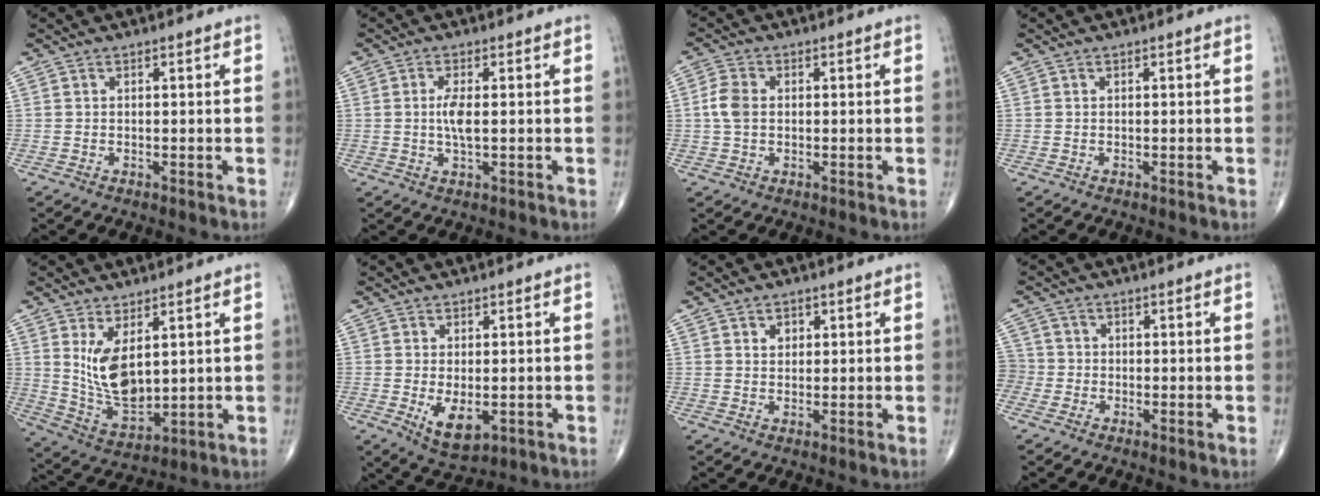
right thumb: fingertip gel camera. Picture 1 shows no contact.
{"total": 3.8, "force": [0.2, 1.2, 3.7], "torque": [-0.079, -0.005, 0.002]}
{"total": 4.3, "force": [0.2, 2.9, 3.1], "torque": [-0.072, 0.007, -0.002]}
{"total": 0.0}
{"total": 10.6, "force": [3.1, 5.2, 8.6], "torque": [-0.146, -0.030, 0.080]}
{"total": 6.1, "force": [-1.3, 3.2, 5.1], "torque": [-0.081, -0.015, -0.010]}
{"total": 2.4, "force": [1.1, 1.9, 1.1], "torque": [-0.006, -0.005, 0.016]}
{"total": 5.4, "force": [-1.5, 5.1, 1.1], "torque": [-0.023, 0.014, -0.033]}